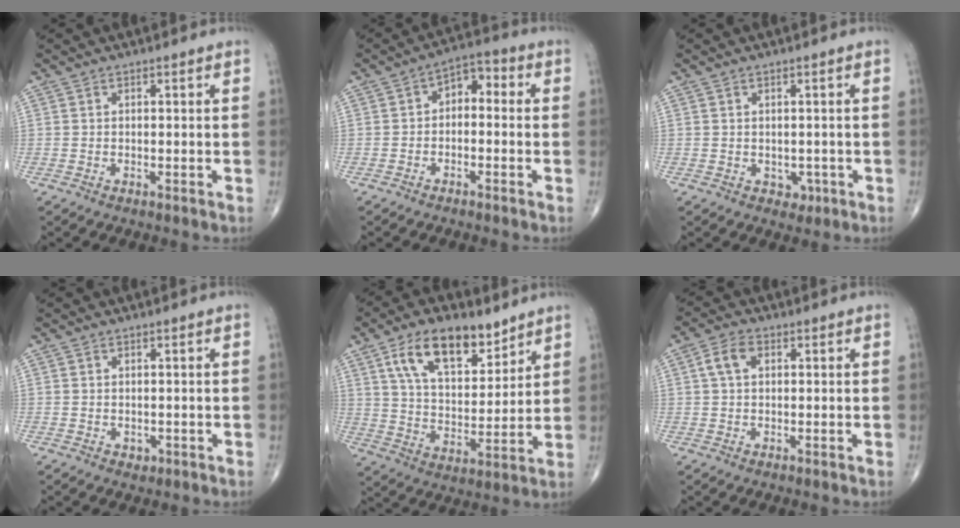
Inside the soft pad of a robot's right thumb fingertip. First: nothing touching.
{"total": 6.6, "force": [-0.5, 4.3, 5.0], "torque": [-0.051, 0.042, -0.024]}
{"total": 2.1, "force": [-0.3, 1.8, 1.0], "torque": [-0.001, 0.001, 0.001]}
{"total": 1.1, "force": [-0.1, 1.0, 0.5], "torque": [-0.006, -0.001, 0.003]}
{"total": 15.7, "force": [9.1, 7.8, 10.0], "torque": [-0.138, -0.043, 0.165]}
{"total": 4.3, "force": [1.1, 2.7, 3.1], "torque": [-0.063, 0.011, 0.019]}